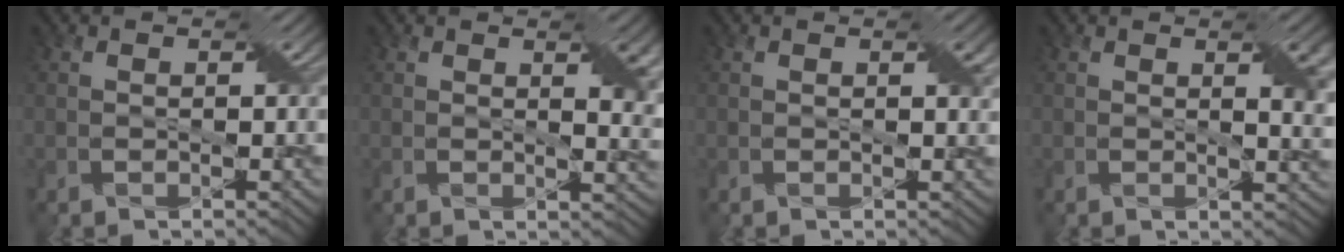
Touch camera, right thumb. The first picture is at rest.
{"total": 4.8, "force": [1.7, 1.8, 4.1], "torque": [-0.059, -0.005, 0.032]}
{"total": 1.2, "force": [0.5, 0.2, 1.0], "torque": [-0.012, -0.001, 0.008]}
{"total": 3.9, "force": [1.3, 1.1, 3.5], "torque": [-0.053, -0.001, 0.026]}